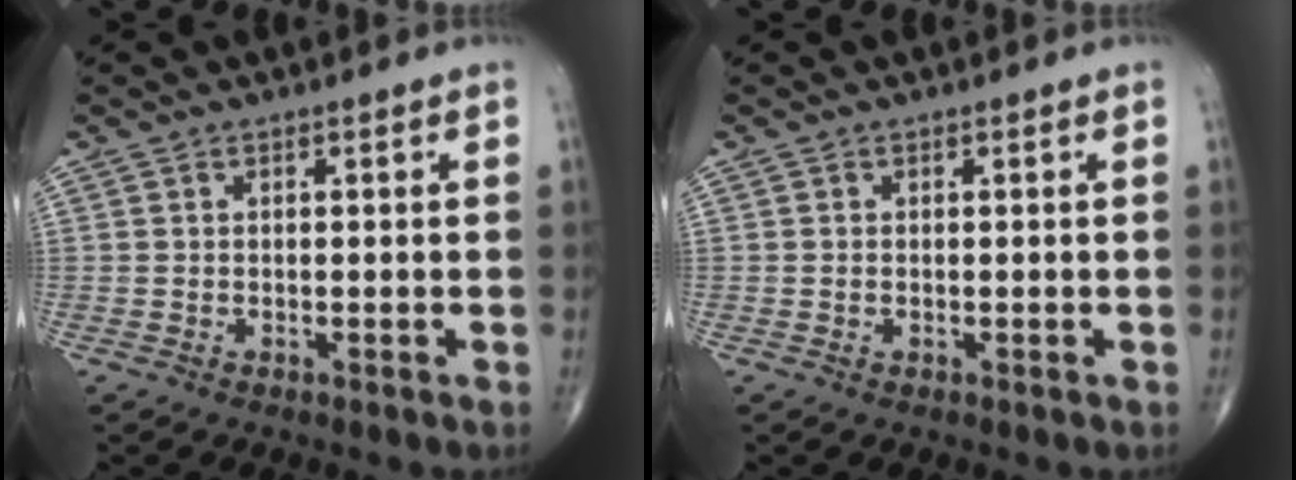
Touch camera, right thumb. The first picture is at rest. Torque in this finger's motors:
{"motor_torque": [-0.29, -0.04, 0.08, 0.26, -0.04]}